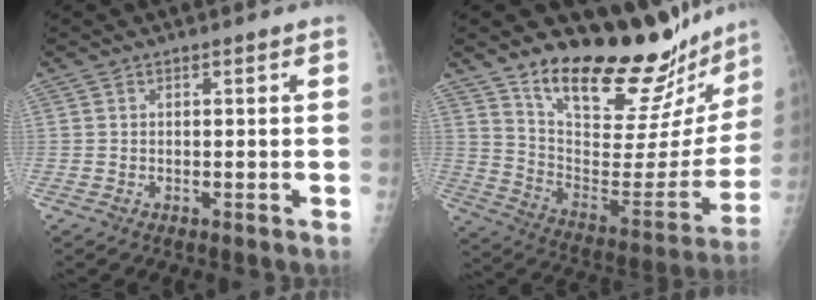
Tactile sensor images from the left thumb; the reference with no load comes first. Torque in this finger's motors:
{"motor_torque": [0.34, 0.29, 1.40, -1.37, 0.06]}